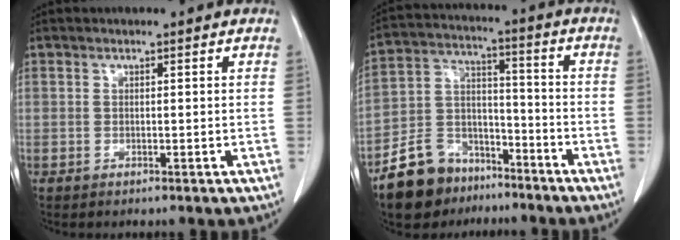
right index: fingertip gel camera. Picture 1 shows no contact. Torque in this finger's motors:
{"motor_torque": [-0.40, -0.46, -0.39, -0.21]}